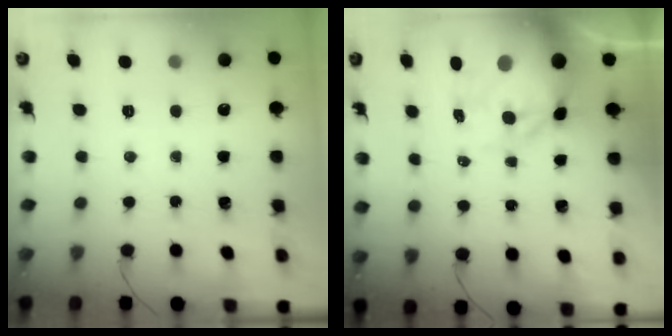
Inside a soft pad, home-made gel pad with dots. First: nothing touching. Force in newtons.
{"total": 15.0, "press": 14.6, "slide": 3.6}